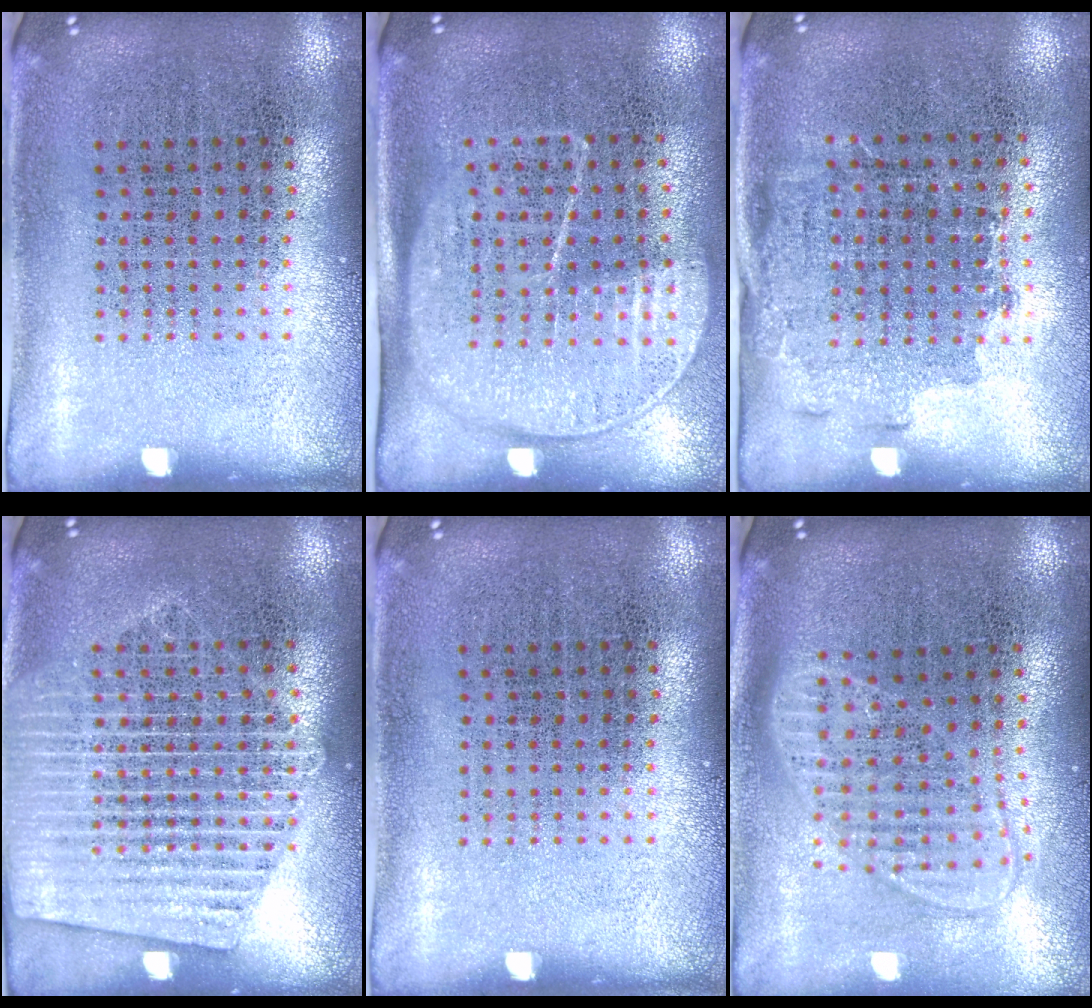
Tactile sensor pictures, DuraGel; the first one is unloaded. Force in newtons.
{"total": 1.7, "press": 1.4, "slide": 1.0}
{"total": 1.5, "press": 1.2, "slide": 0.9}
{"total": 1.9, "press": 1.9, "slide": 0.3}
{"total": 0.0}
{"total": 1.9, "press": 1.6, "slide": 1.1}